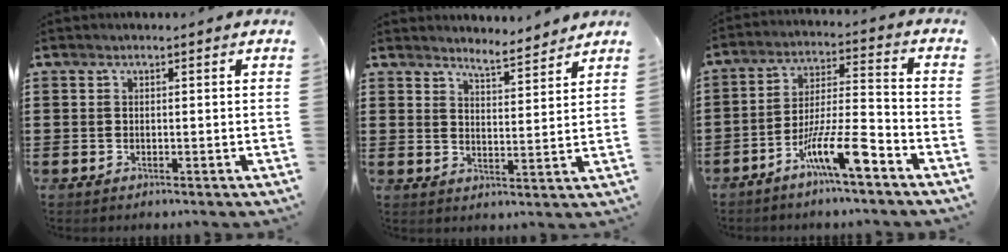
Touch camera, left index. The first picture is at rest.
{"total": 4.3, "force": [4.2, -0.3, 0.5], "torque": [-0.024, -0.022, 0.075]}
{"total": 11.2, "force": [-7.5, 1.7, 8.1], "torque": [-0.160, 0.006, -0.144]}